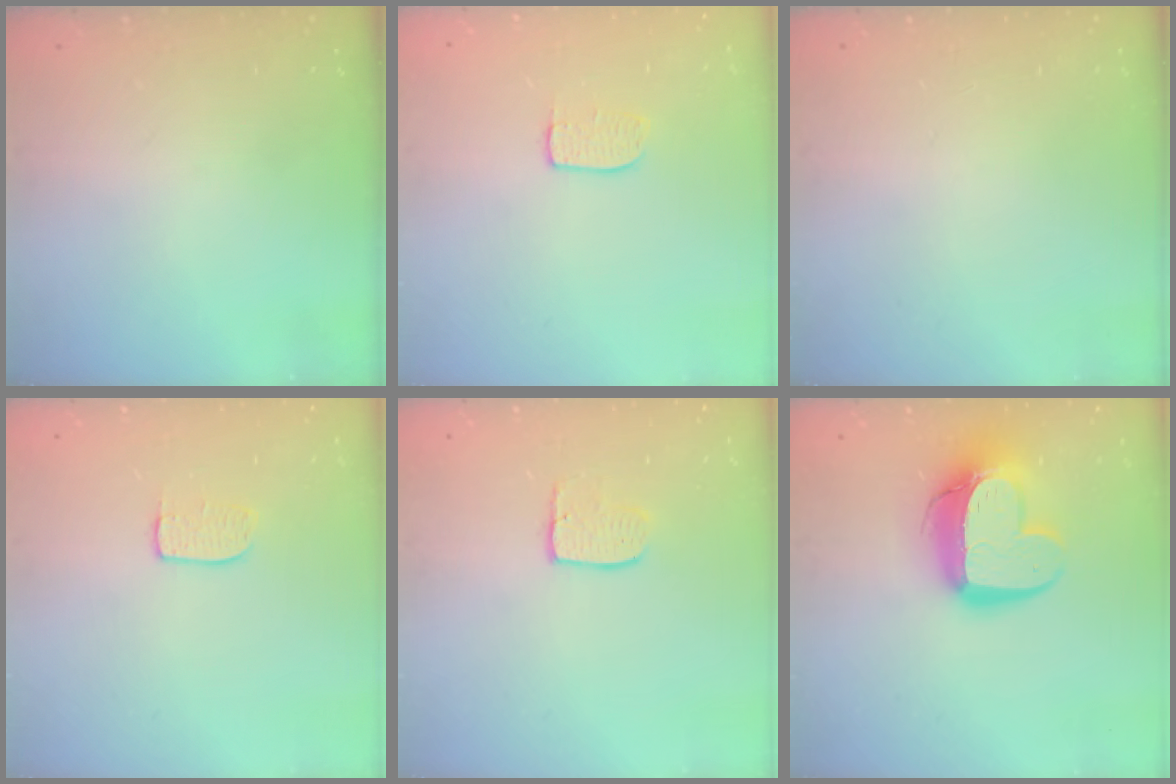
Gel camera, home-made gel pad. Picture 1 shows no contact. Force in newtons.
{"total": 5.2, "press": 5.2, "slide": 0.3}
{"total": 0.0}
{"total": 5.2, "press": 5.2, "slide": 0.3}
{"total": 5.9, "press": 5.9, "slide": 0.3}
{"total": 14.9, "press": 14.9, "slide": 1.4}